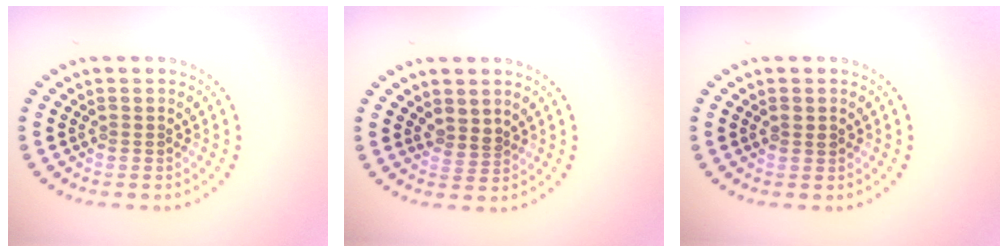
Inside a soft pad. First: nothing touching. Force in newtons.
{"total": 1.6, "press": 1.2, "slide": 1.1}
{"total": 0.9, "press": 0.9, "slide": 0.1}